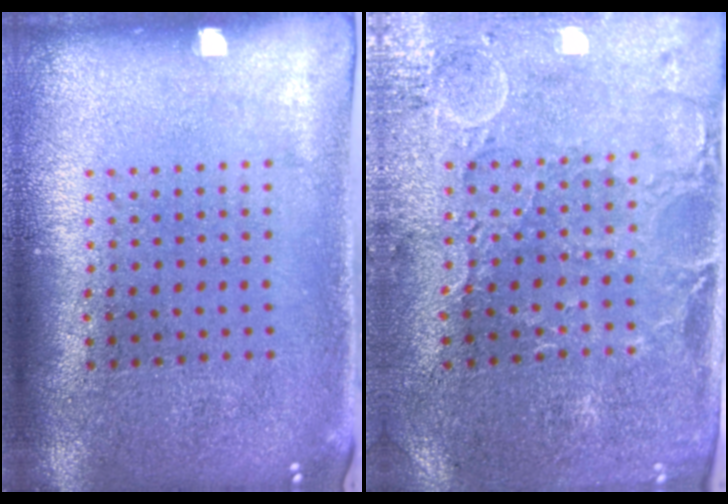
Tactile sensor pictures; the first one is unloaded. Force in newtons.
{"total": 0.8, "press": 0.7, "slide": 0.4}